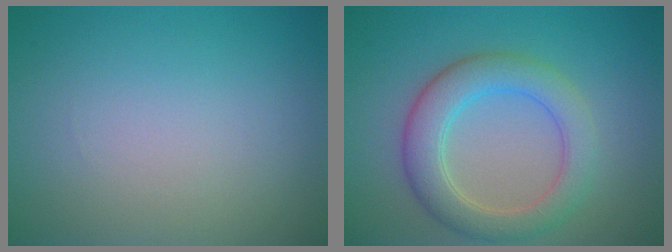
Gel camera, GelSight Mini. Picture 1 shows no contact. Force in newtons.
{"total": 5.0, "press": 5.0, "slide": 0.1}